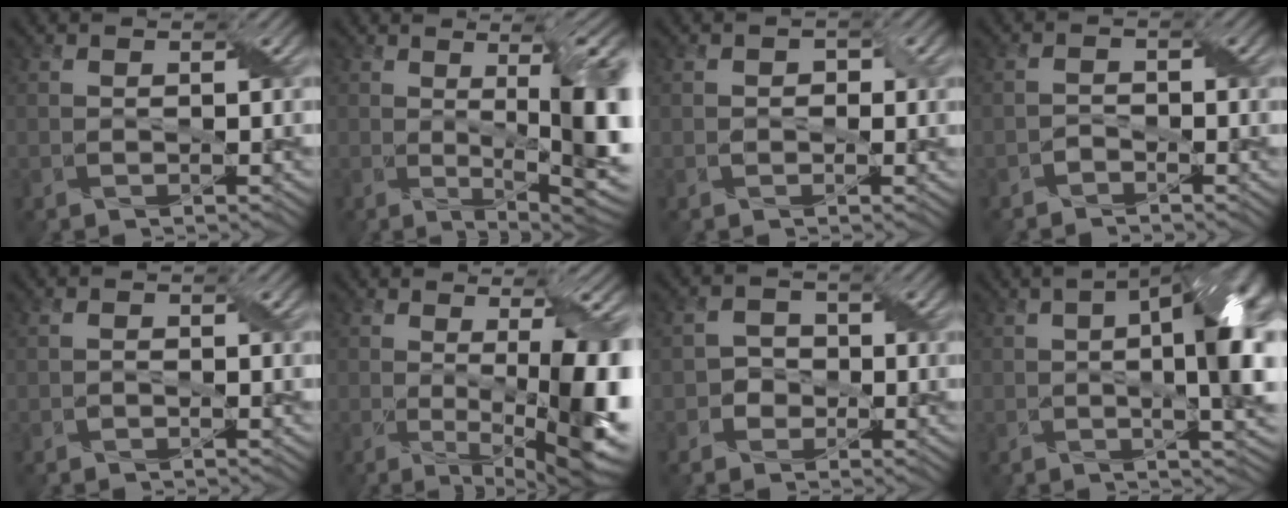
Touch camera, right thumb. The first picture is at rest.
{"total": 10.4, "force": [0.2, 2.4, 10.1], "torque": [-0.145, 0.001, 0.007]}
{"total": 1.5, "force": [0.0, 1.3, 0.8], "torque": [-0.016, -0.002, -0.003]}
{"total": 1.3, "force": [-1.1, 0.5, 0.4], "torque": [-0.011, 0.007, -0.024]}
{"total": 0.7, "force": [-0.4, 0.4, 0.5], "torque": [-0.010, 0.002, -0.006]}
{"total": 12.3, "force": [-1.3, 4.1, 11.5], "torque": [-0.150, -0.017, -0.001]}
{"total": 2.4, "force": [-0.8, 2.2, 0.6], "torque": [-0.003, 0.003, -0.020]}
{"total": 13.2, "force": [0.5, 5.0, 12.2], "torque": [-0.155, 0.009, 0.004]}